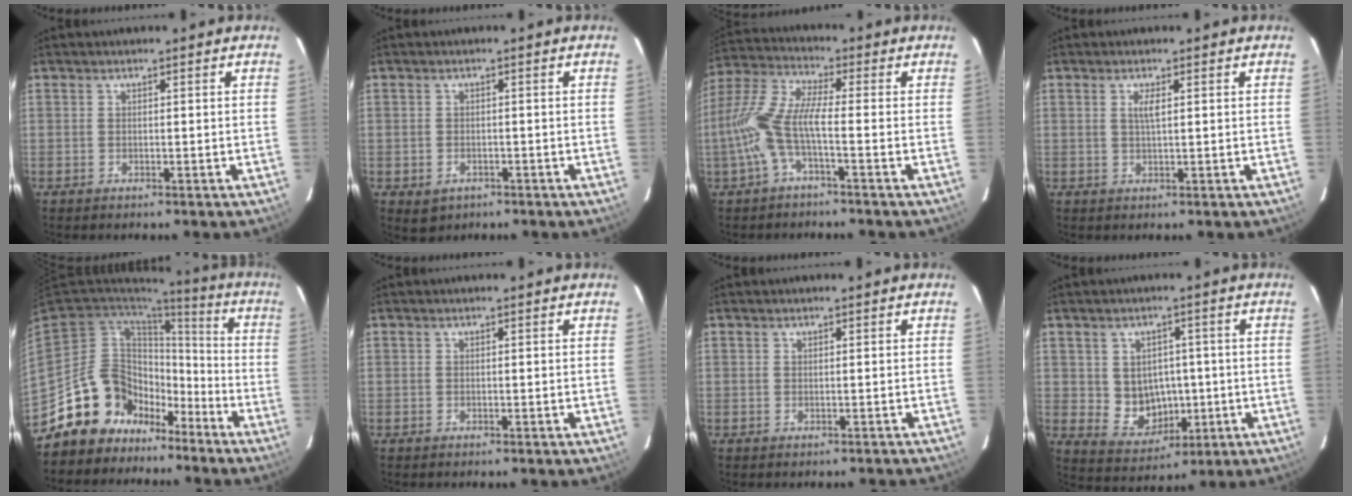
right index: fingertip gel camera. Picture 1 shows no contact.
{"total": 3.4, "force": [-1.3, 2.8, 1.3], "torque": [-0.033, -0.002, -0.007]}
{"total": 10.0, "force": [-3.1, 1.7, 9.3], "torque": [-0.214, 0.004, -0.063]}
{"total": 2.0, "force": [0.6, 0.3, 1.9], "torque": [-0.036, 0.000, 0.012]}
{"total": 16.1, "force": [-10.8, 11.2, 3.9], "torque": [-0.097, 0.047, -0.173]}
{"total": 0.0}
{"total": 1.1, "force": [-0.9, 0.1, 0.7], "torque": [-0.007, 0.006, -0.007]}
{"total": 7.7, "force": [-0.2, 6.9, 3.4], "torque": [-0.071, 0.004, 0.020]}